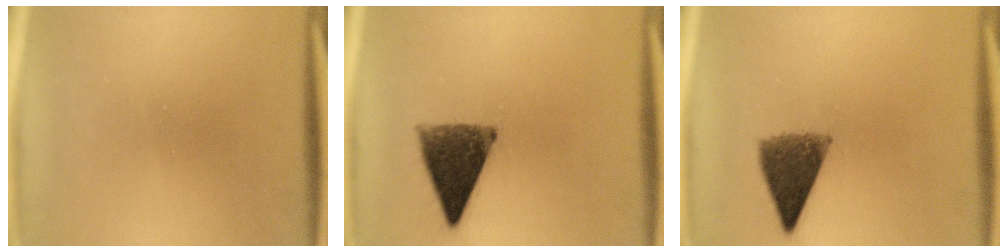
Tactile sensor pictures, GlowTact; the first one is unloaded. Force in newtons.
{"total": 9.9}
{"total": 7.4}